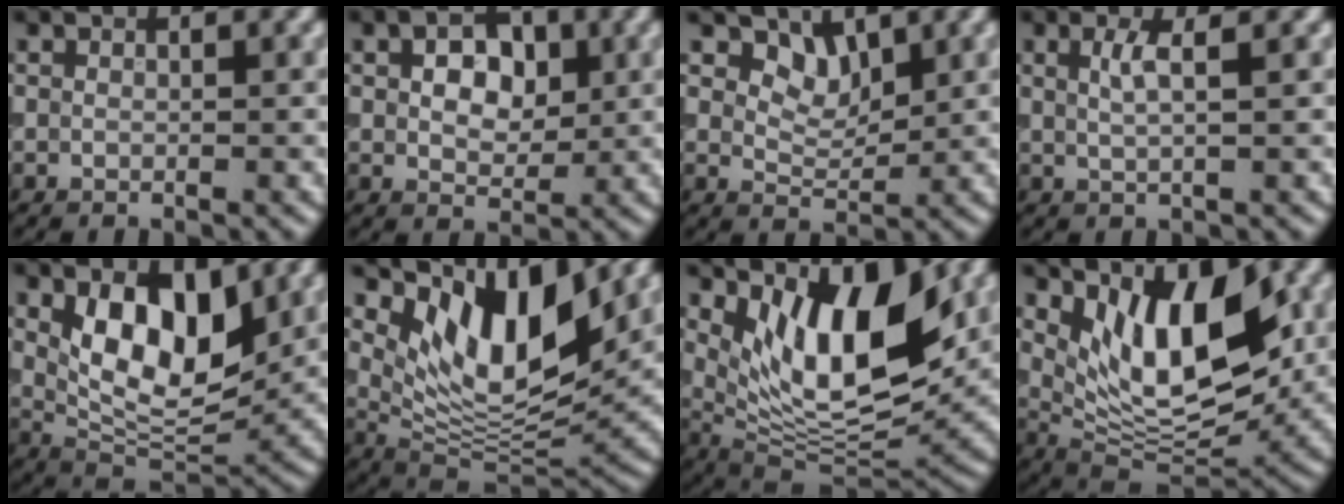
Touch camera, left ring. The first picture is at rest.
{"total": 4.4, "force": [1.1, 2.9, 3.1], "torque": [-0.050, 0.002, 0.013]}
{"total": 2.8, "force": [1.9, 1.6, 1.2], "torque": [-0.026, -0.017, 0.034]}
{"total": 2.1, "force": [0.8, 0.6, 1.9], "torque": [-0.031, -0.001, 0.012]}
{"total": 8.4, "force": [2.5, 4.2, 6.8], "torque": [-0.115, -0.011, 0.040]}
{"total": 10.3, "force": [5.0, 4.2, 7.9], "torque": [-0.125, -0.014, 0.095]}
{"total": 10.6, "force": [3.7, 4.3, 9.0], "torque": [-0.146, -0.017, 0.071]}
{"total": 9.4, "force": [3.0, 4.3, 7.8], "torque": [-0.124, -0.019, 0.054]}